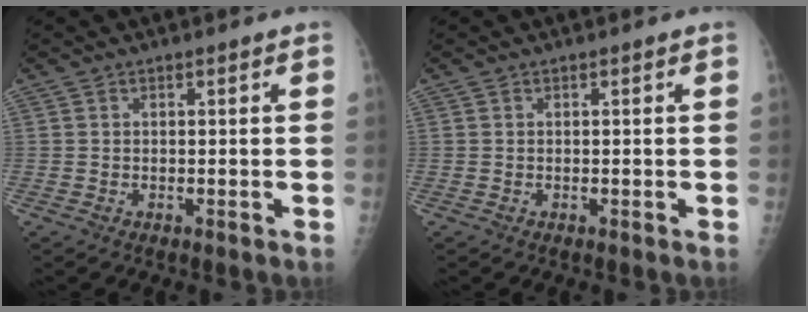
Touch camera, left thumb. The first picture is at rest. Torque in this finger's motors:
{"motor_torque": [0.02, 0.02, -0.08, -0.08, 0.00]}